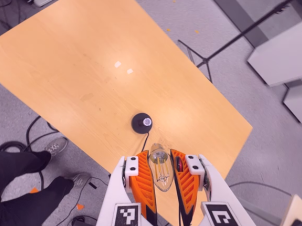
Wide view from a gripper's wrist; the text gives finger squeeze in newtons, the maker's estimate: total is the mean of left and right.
{"total": 23.6, "left": 25.7, "right": 21.5}